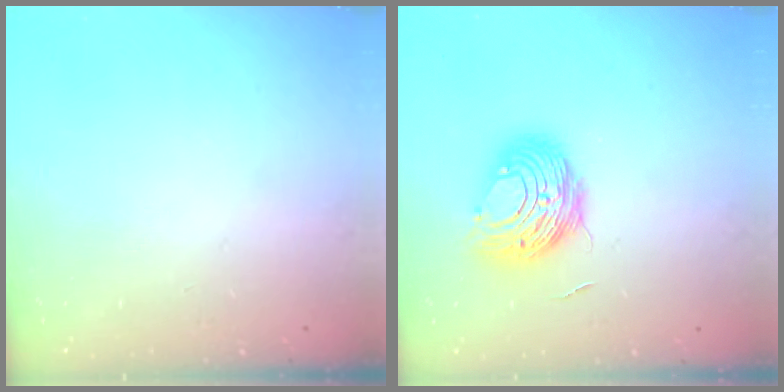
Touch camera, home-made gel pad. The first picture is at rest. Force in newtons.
{"total": 10.6, "press": 10.5, "slide": 1.0}